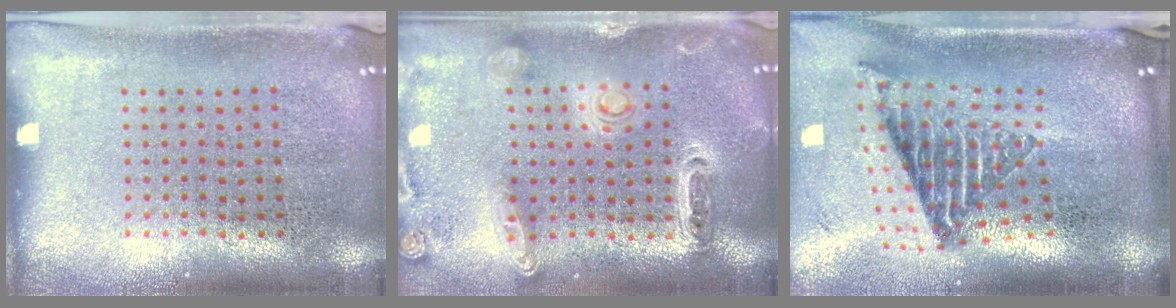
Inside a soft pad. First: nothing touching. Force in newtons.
{"total": 1.3, "press": 1.2, "slide": 0.4}
{"total": 2.6, "press": 1.7, "slide": 1.9}